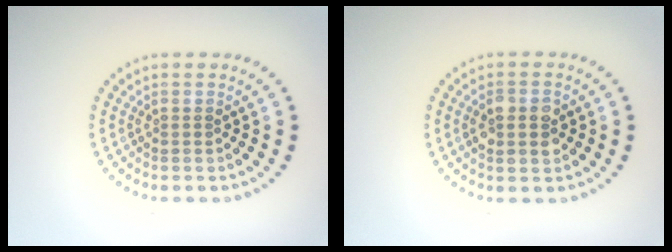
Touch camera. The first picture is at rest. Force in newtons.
{"total": 2.8, "press": 2.8, "slide": 0.3}